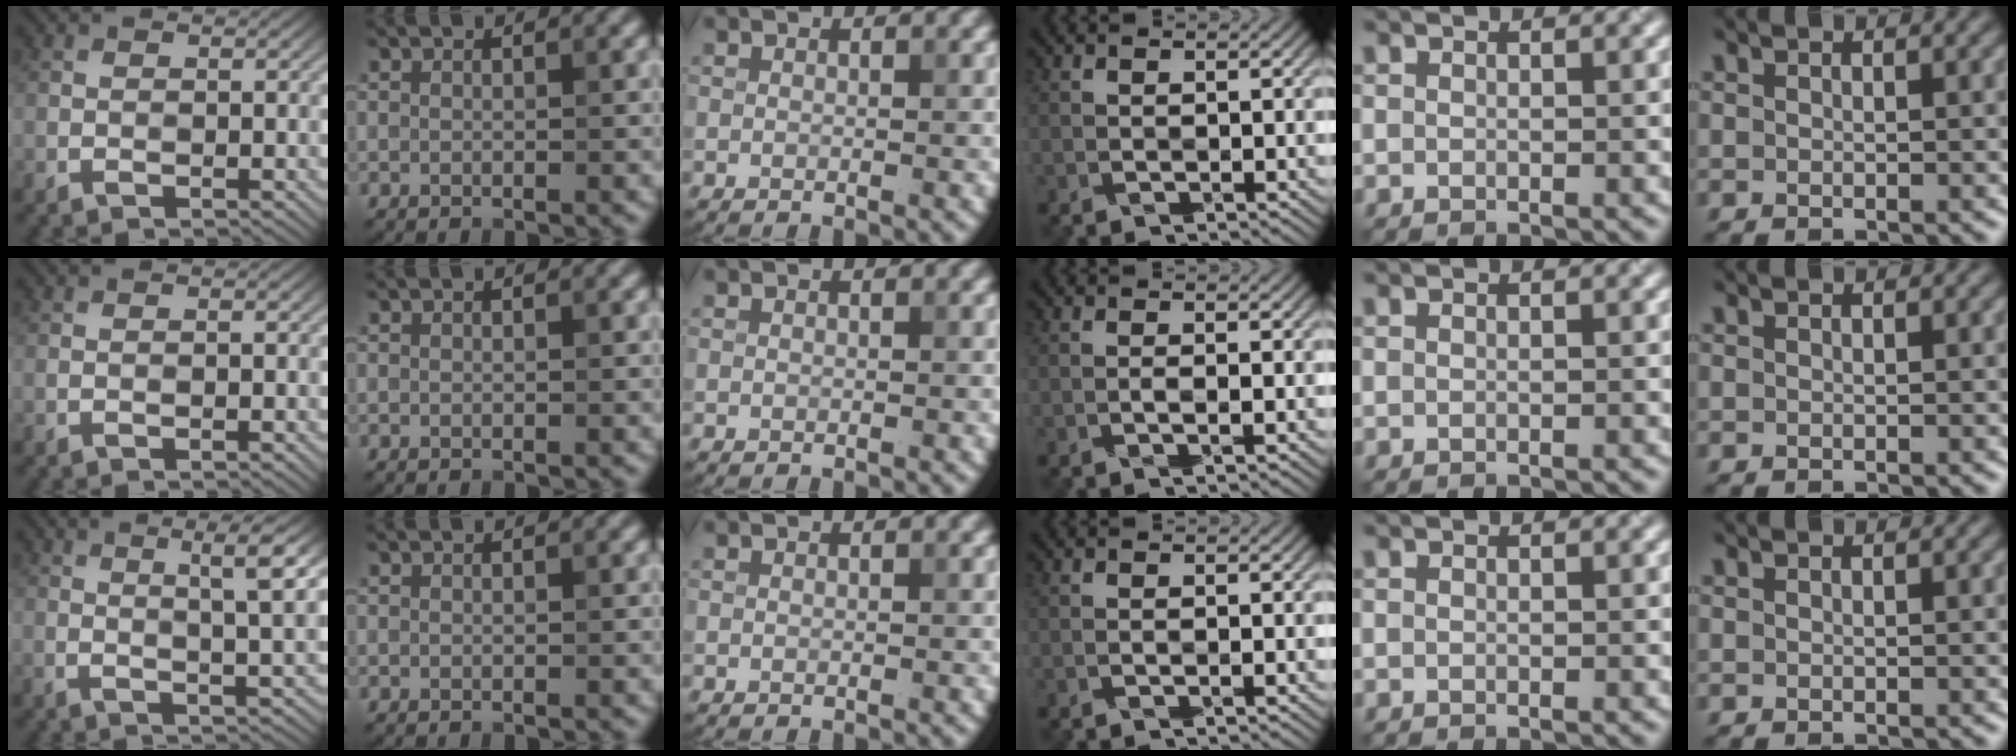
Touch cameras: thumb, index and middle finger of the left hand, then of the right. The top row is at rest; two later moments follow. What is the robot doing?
{"motion": "wrap", "object": "bandana"}